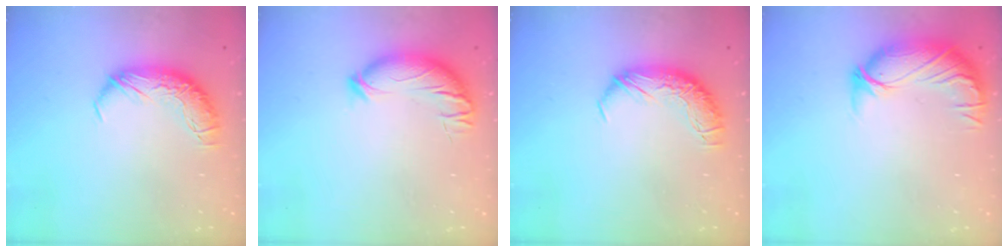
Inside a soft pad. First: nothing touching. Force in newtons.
{"total": 3.0, "press": 2.6, "slide": 1.5}
{"total": 0.0}
{"total": 3.2, "press": 2.4, "slide": 2.1}